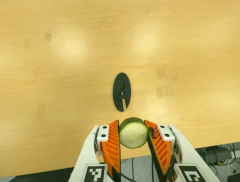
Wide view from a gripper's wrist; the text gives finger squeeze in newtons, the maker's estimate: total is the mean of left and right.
{"total": 12.1, "left": 12.6, "right": 11.6}